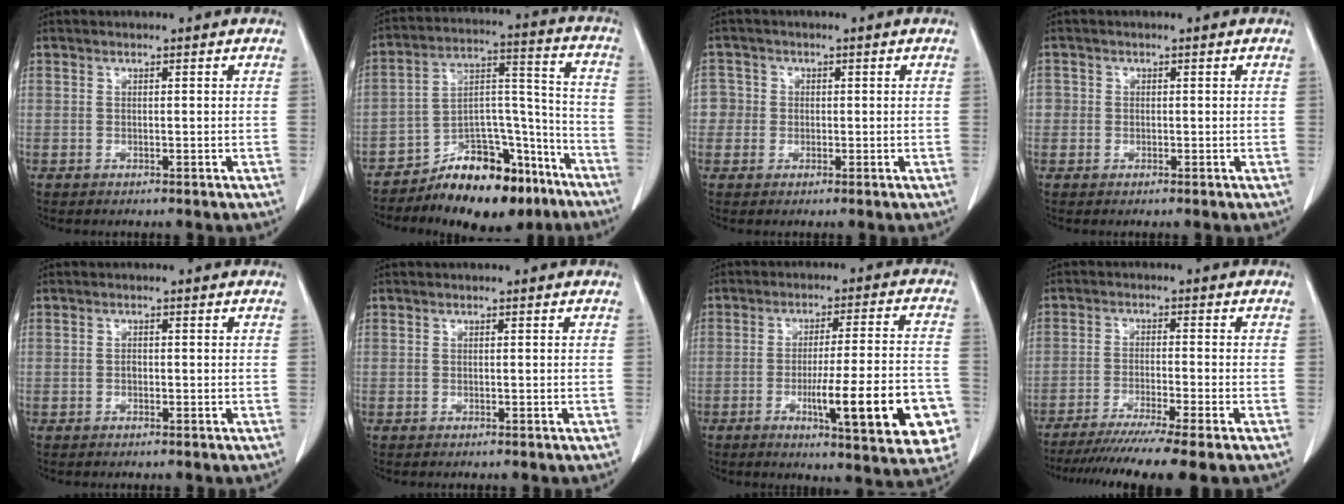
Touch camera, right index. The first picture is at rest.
{"total": 16.0, "force": [-12.0, 6.4, 8.4], "torque": [-0.108, 0.054, -0.191]}
{"total": 3.0, "force": [-0.1, 3.0, -0.1], "torque": [0.017, 0.011, -0.007]}
{"total": 1.6, "force": [-0.1, 1.5, 0.2], "torque": [0.007, 0.005, -0.004]}
{"total": 0.6, "force": [-0.2, 0.4, 0.4], "torque": [-0.008, 0.002, -0.005]}
{"total": 0.0}
{"total": 16.9, "force": [-5.7, 2.2, 15.8], "torque": [-0.169, 0.002, -0.067]}
{"total": 11.4, "force": [-9.2, -1.4, 6.6], "torque": [-0.086, -0.035, -0.144]}